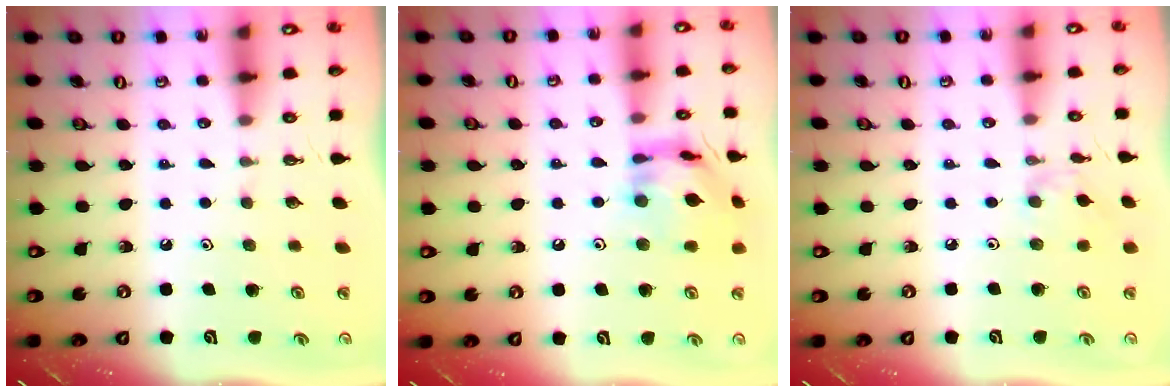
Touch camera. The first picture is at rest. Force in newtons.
{"total": 13.1, "press": 13.1, "slide": 0.8}
{"total": 2.1, "press": 2.1, "slide": 0.4}